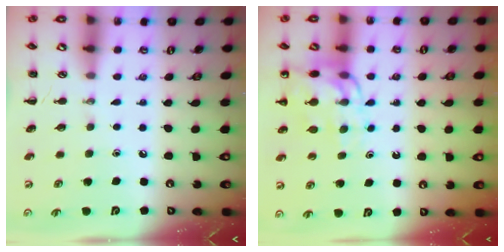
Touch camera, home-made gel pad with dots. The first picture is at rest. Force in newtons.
{"total": 12.3, "press": 12.0, "slide": 2.9}